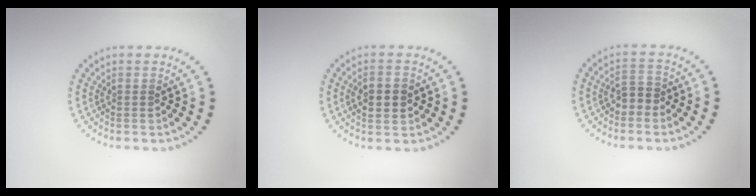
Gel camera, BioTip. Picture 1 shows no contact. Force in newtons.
{"total": 3.7, "press": 3.7, "slide": 0.1}
{"total": 2.0, "press": 1.9, "slide": 0.7}